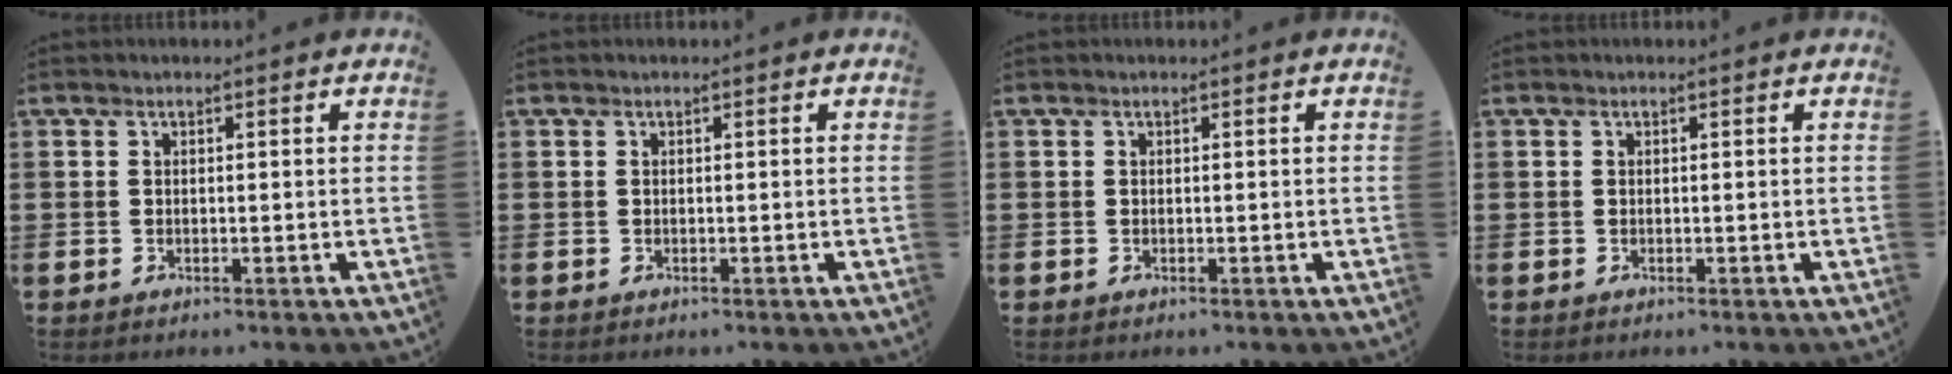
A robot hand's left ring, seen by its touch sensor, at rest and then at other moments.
{"total": 0.0}
{"total": 0.0}
{"total": 0.0}